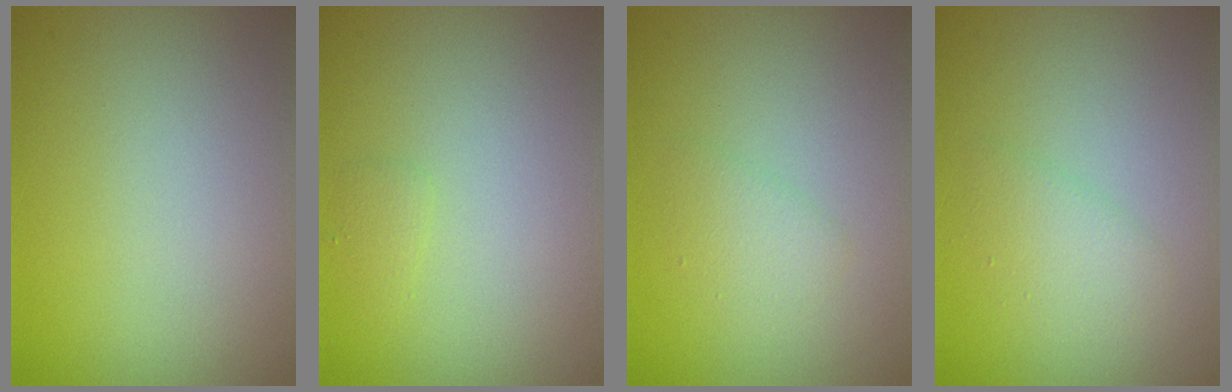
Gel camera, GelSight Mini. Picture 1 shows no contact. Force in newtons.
{"total": 0.8, "press": 0.8, "slide": 0.0}
{"total": 1.4, "press": 1.4, "slide": 0.0}
{"total": 1.7, "press": 1.7, "slide": 0.2}